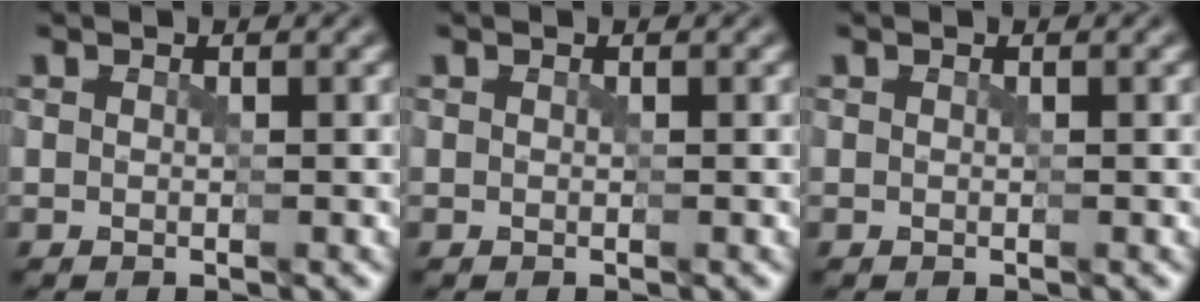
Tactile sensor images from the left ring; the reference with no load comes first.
{"total": 0.0}
{"total": 0.0}